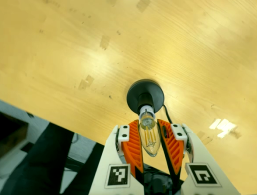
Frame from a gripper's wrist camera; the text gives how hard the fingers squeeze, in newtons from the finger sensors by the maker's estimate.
{"total": 10.6, "left": 10.1, "right": 11.0}